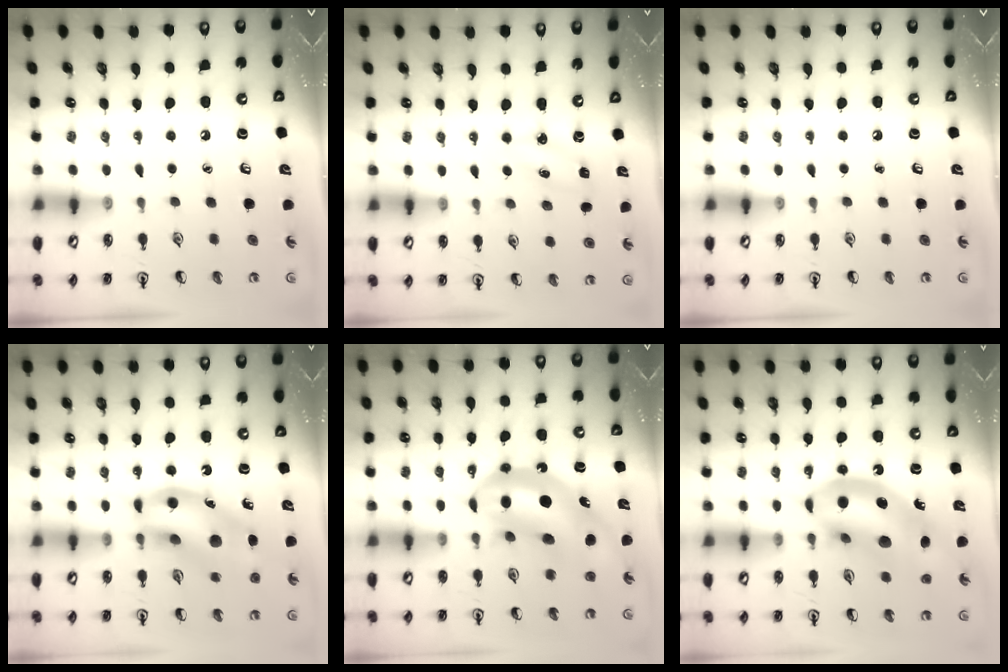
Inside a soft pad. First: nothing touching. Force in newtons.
{"total": 3.6, "press": 3.5, "slide": 1.1}
{"total": 0.0}
{"total": 15.9, "press": 15.7, "slide": 2.3}
{"total": 14.0, "press": 13.3, "slide": 4.5}
{"total": 15.2, "press": 14.6, "slide": 4.2}